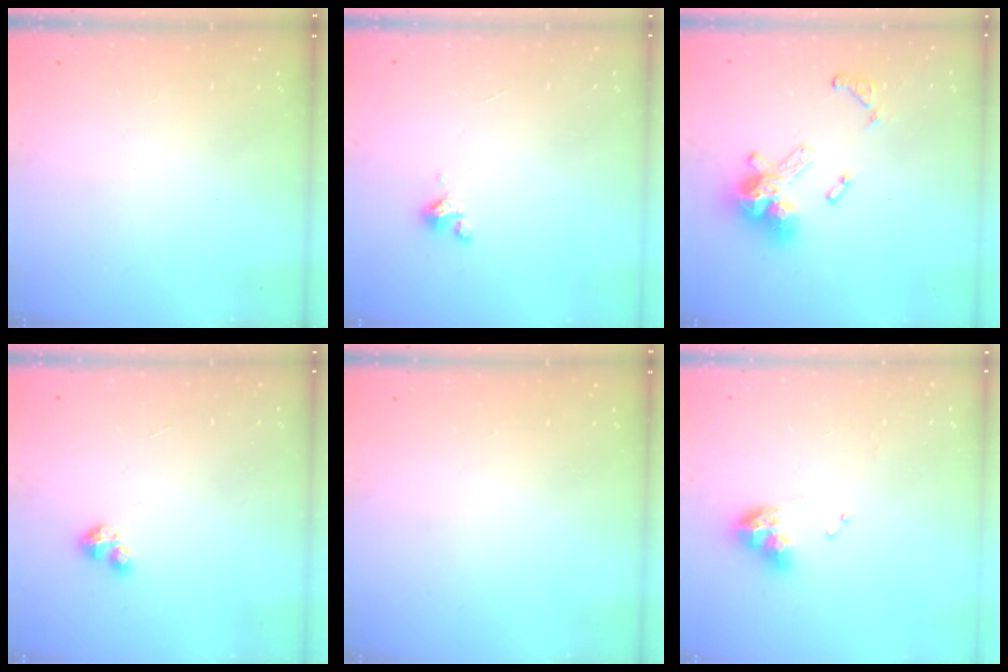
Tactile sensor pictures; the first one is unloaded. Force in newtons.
{"total": 1.8, "press": 1.7, "slide": 0.4}
{"total": 13.8, "press": 13.8, "slide": 1.0}
{"total": 2.8, "press": 2.8, "slide": 0.2}
{"total": 0.0}
{"total": 9.1, "press": 9.0, "slide": 1.0}